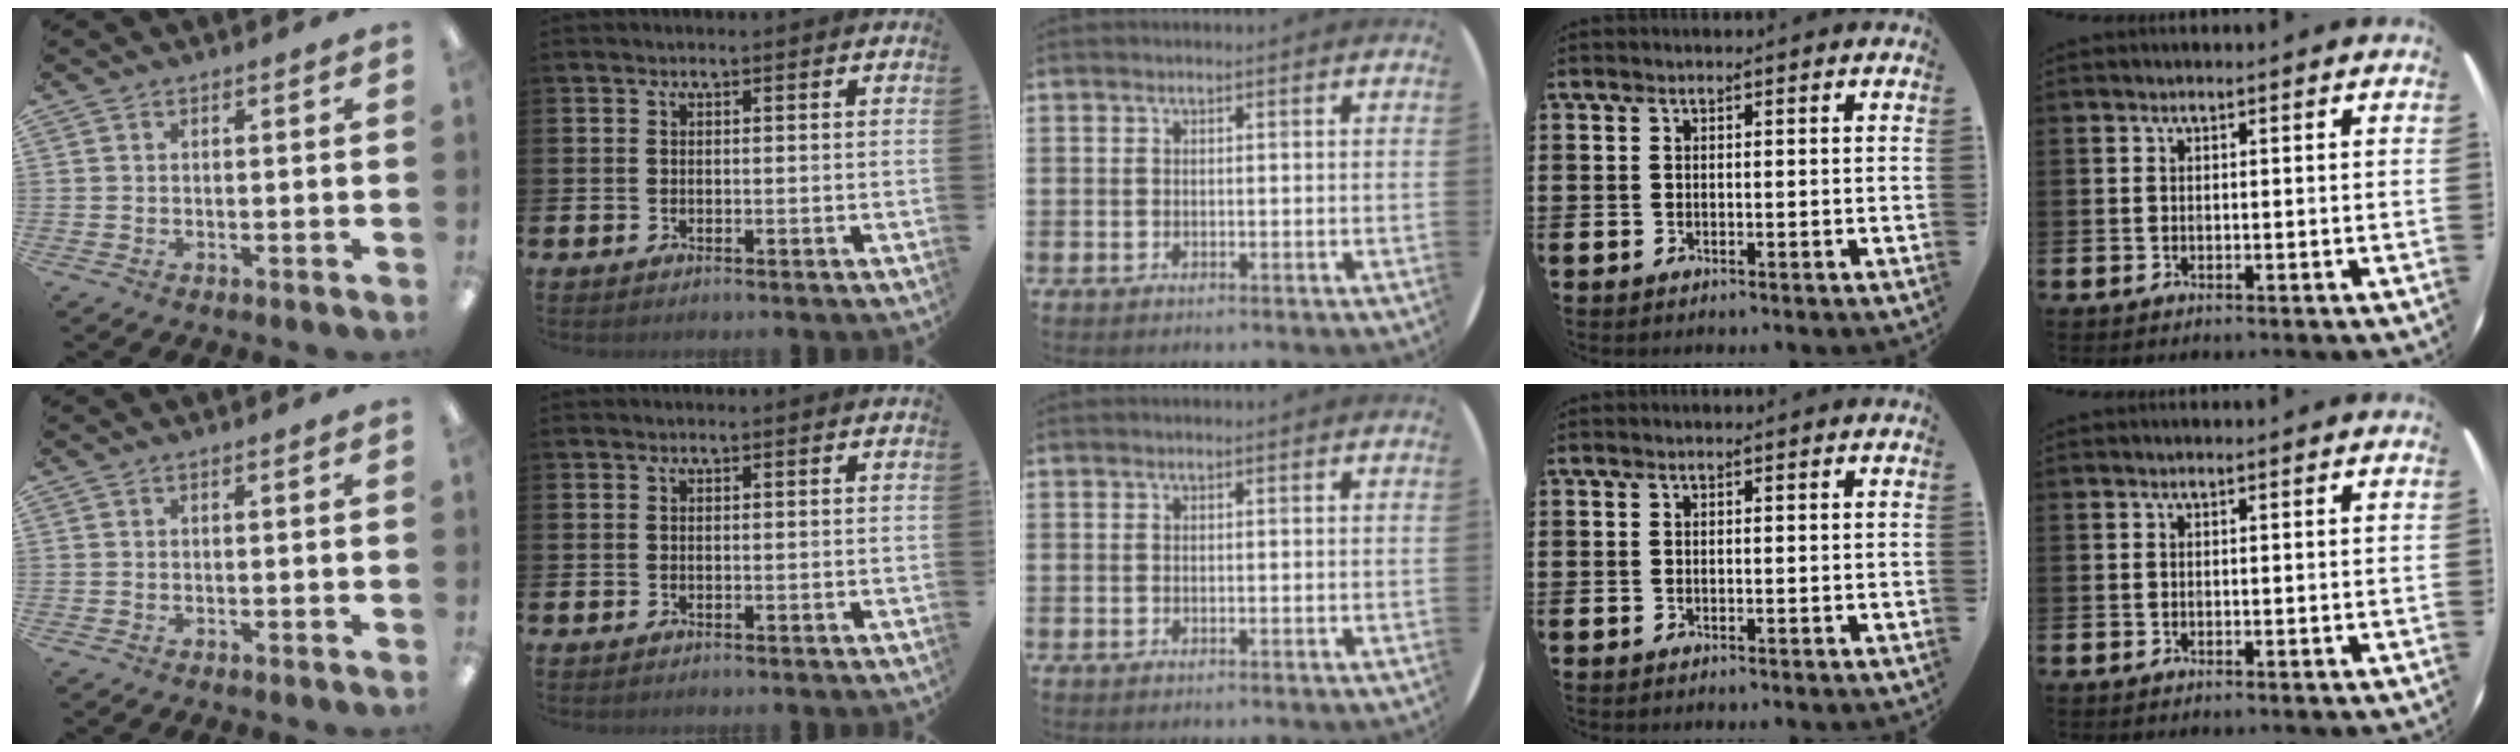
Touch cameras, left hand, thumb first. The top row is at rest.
{}